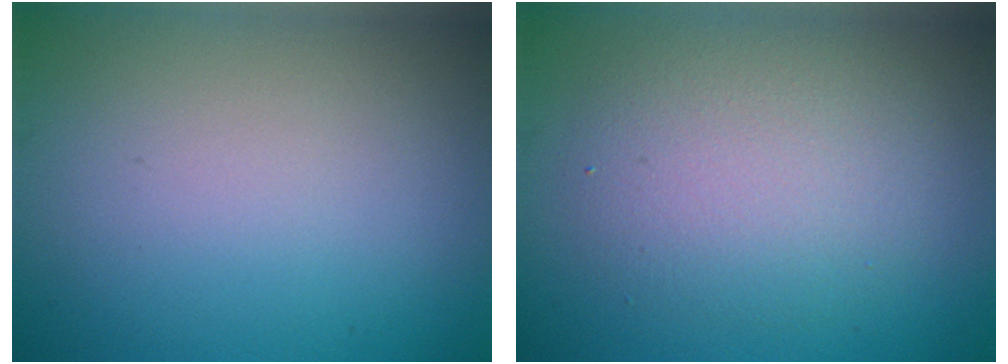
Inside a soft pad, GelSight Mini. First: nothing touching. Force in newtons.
{"total": 4.6, "press": 4.6, "slide": 0.2}